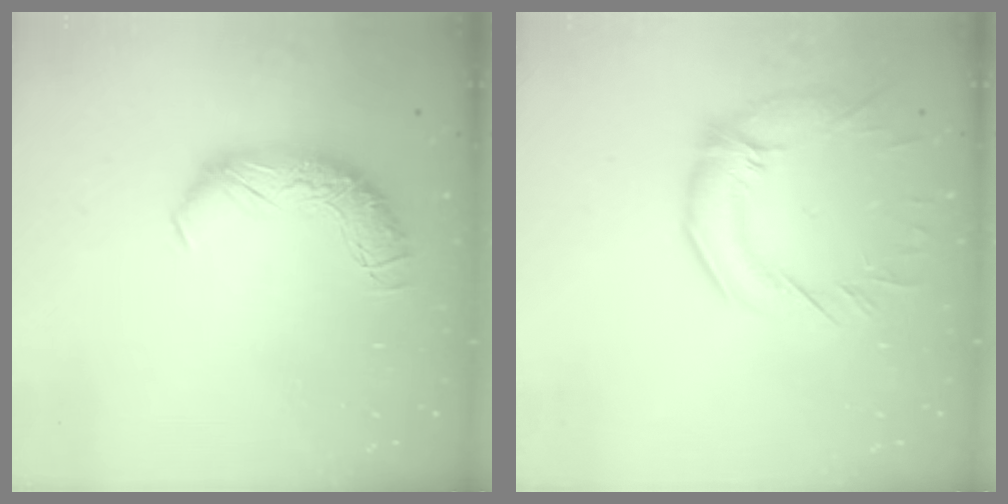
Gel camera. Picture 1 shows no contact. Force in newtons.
{"total": 2.3, "press": 0.9, "slide": 2.1}